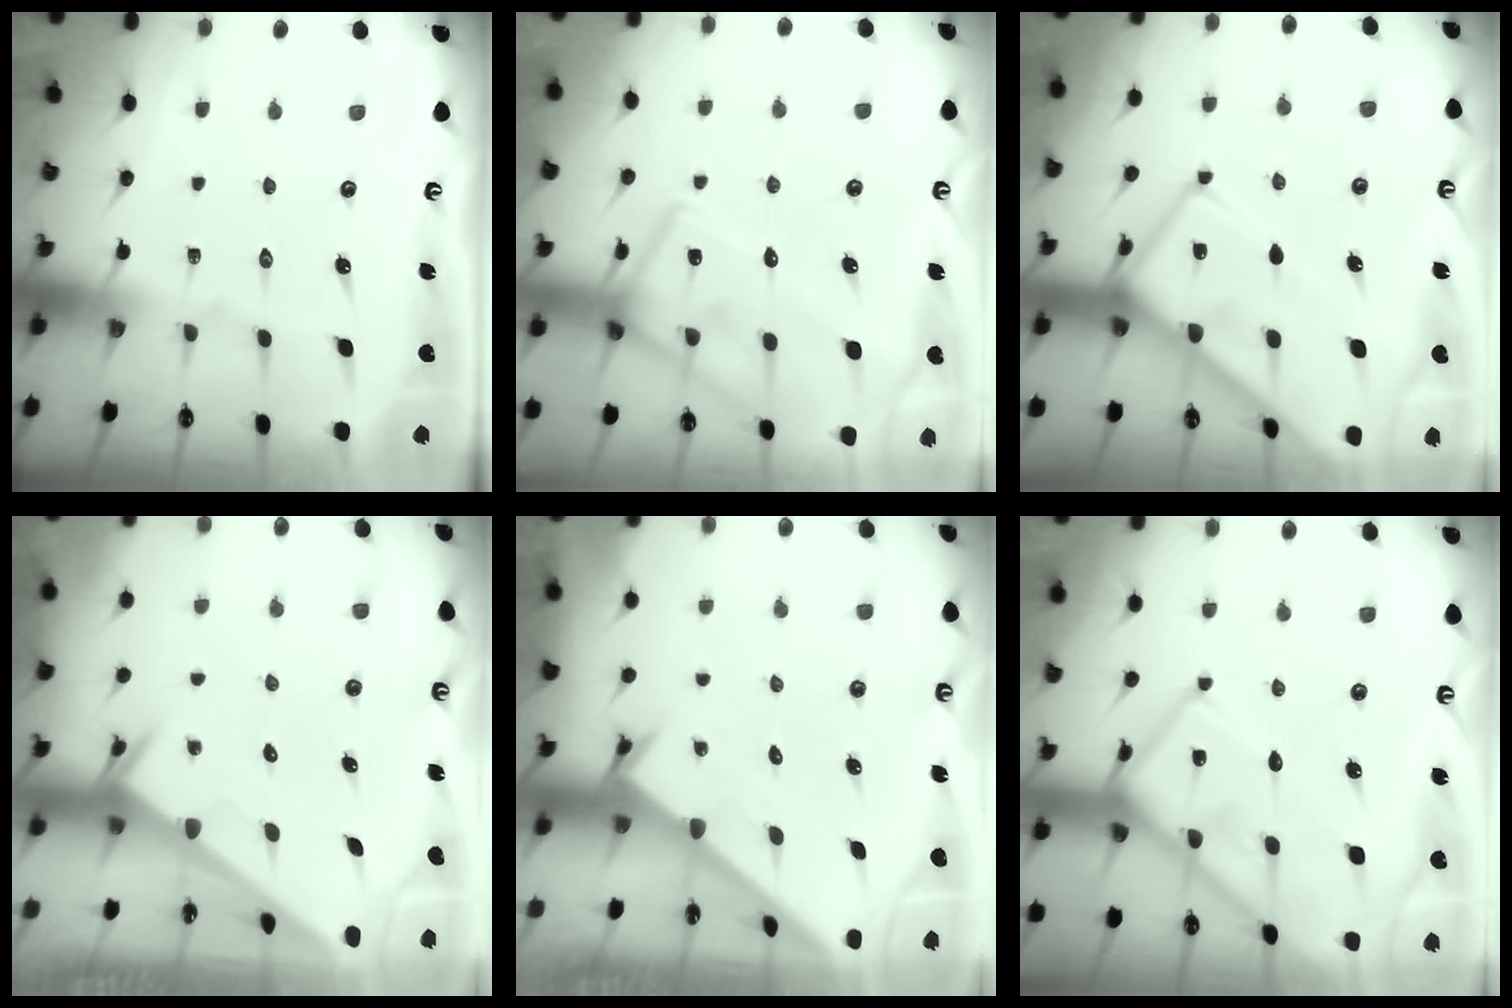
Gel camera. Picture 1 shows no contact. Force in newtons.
{"total": 15.1, "press": 15.1, "slide": 1.3}
{"total": 13.8, "press": 13.8, "slide": 1.4}
{"total": 3.3, "press": 3.3, "slide": 0.3}
{"total": 1.7, "press": 1.7, "slide": 0.1}
{"total": 13.2, "press": 13.1, "slide": 1.2}